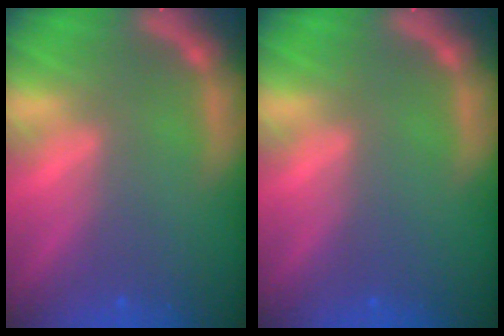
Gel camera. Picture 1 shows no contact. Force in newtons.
{"total": 0.0}